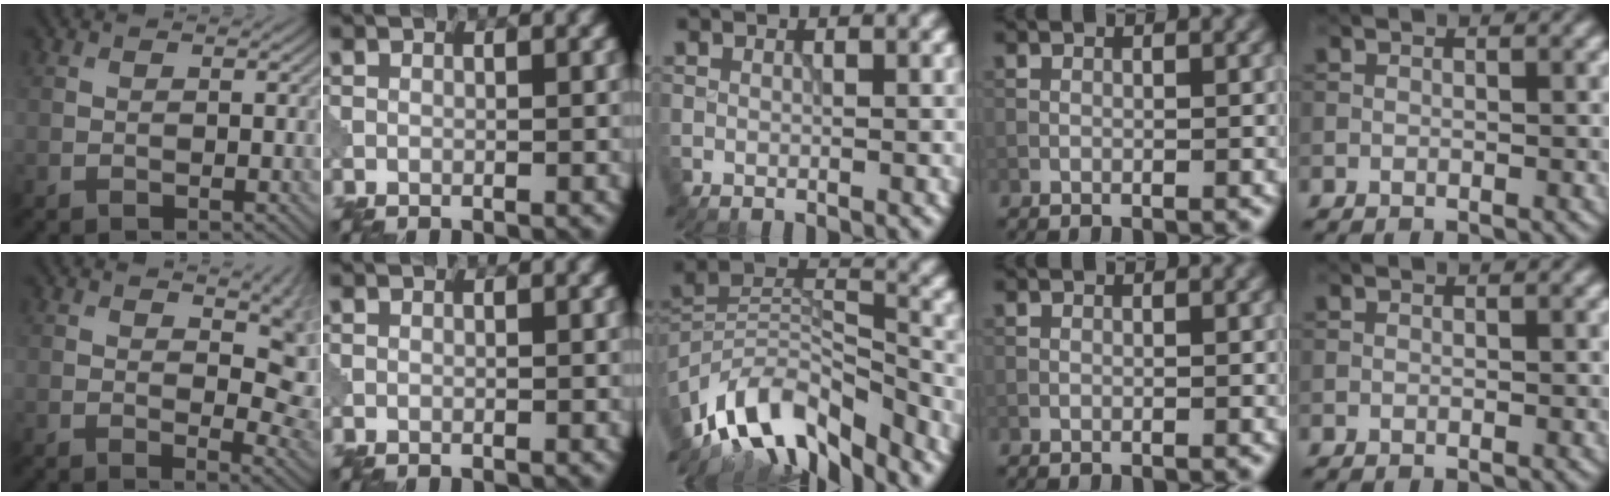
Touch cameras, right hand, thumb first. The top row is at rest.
{"thumb": {"total": 7.7, "force": [3.3, 3.4, 6.1], "torque": [-0.073, -0.007, 0.058]}, "middle": {"total": 11.6, "force": [-8.6, 4.6, 6.3], "torque": [-0.111, 0.012, -0.174]}}